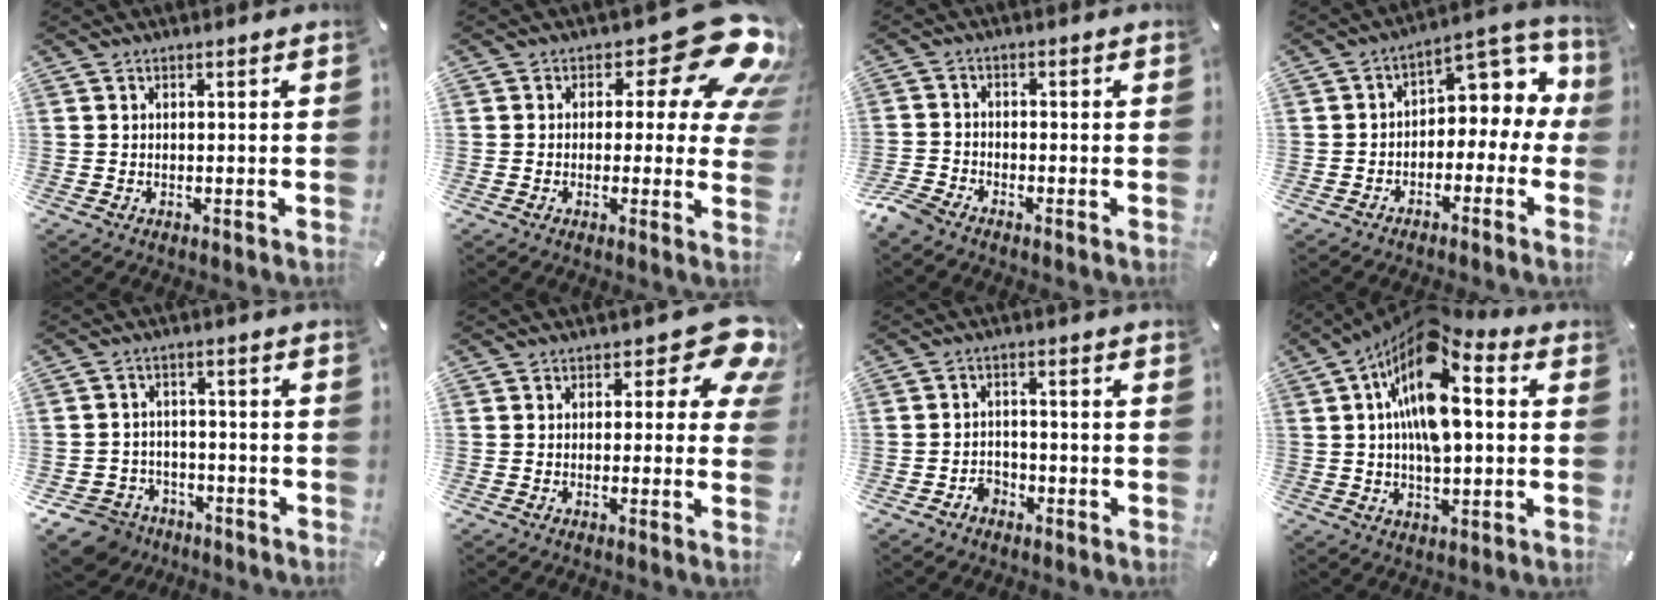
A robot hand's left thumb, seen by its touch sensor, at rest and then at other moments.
{"total": 17.4, "force": [7.5, 8.0, 13.5], "torque": [-0.166, -0.047, 0.120]}
{"total": 3.6, "force": [-3.1, 1.4, 1.2], "torque": [-0.046, 0.007, -0.066]}
{"total": 7.8, "force": [1.8, 5.5, 5.3], "torque": [-0.073, -0.015, 0.031]}
{"total": 6.7, "force": [-4.4, 4.8, 1.3], "torque": [-0.041, 0.024, -0.087]}
{"total": 10.5, "force": [4.4, 5.1, 8.0], "torque": [-0.091, -0.029, 0.075]}
{"total": 3.5, "force": [-2.1, 2.5, 1.2], "torque": [-0.021, 0.012, -0.042]}
{"total": 16.9, "force": [4.0, 8.5, 14.0], "torque": [-0.260, -0.024, 0.065]}